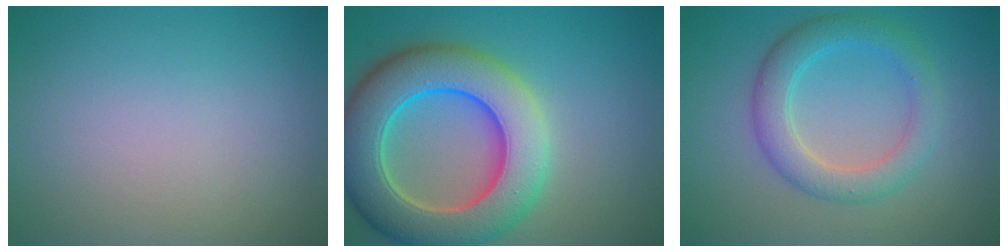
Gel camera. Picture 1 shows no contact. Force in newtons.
{"total": 10.9, "press": 10.9, "slide": 0.4}
{"total": 4.2, "press": 4.2, "slide": 0.1}